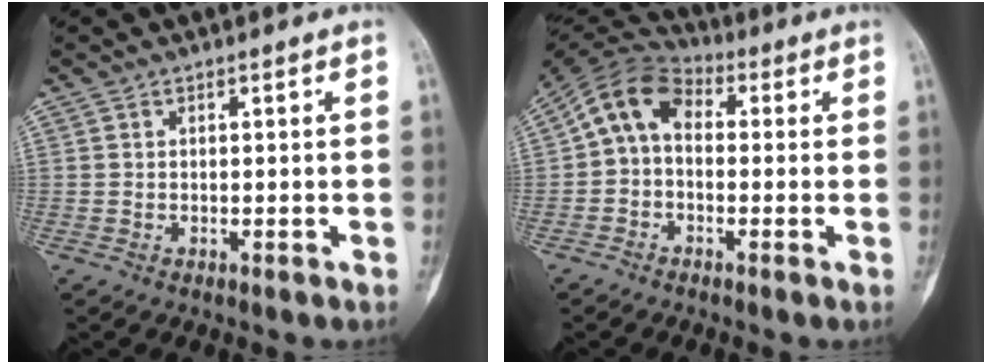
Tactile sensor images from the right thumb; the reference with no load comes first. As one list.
[{"total": 9.5, "force": [0.6, 6.8, 6.6], "torque": [-0.099, 0.033, -0.010]}]